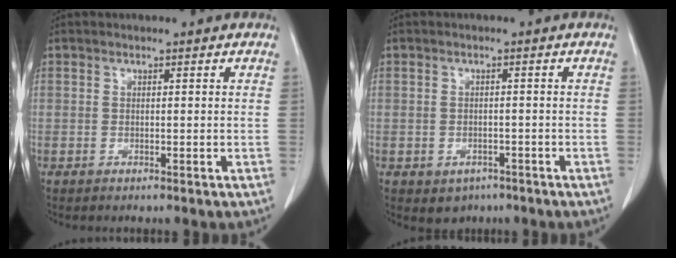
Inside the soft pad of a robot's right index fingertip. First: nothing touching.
{"total": 3.2, "force": [-1.9, 2.3, 1.0], "torque": [-0.012, 0.006, -0.015]}